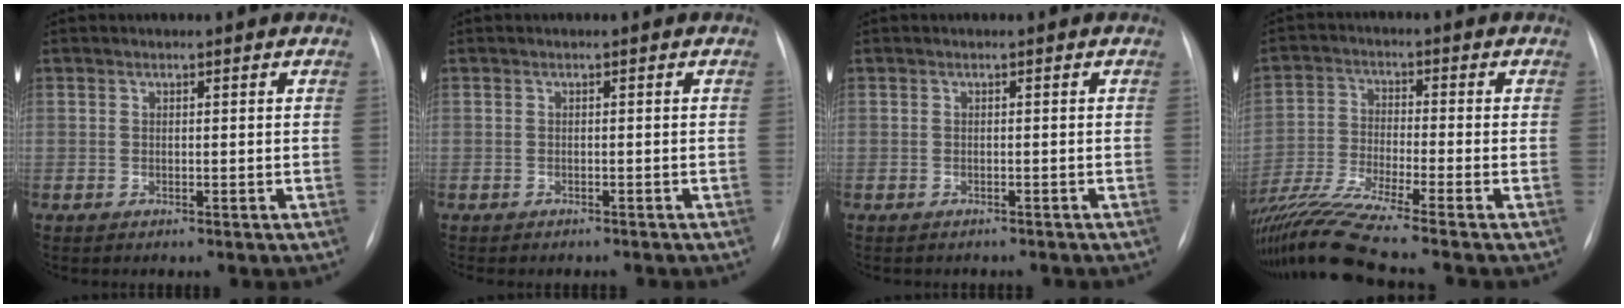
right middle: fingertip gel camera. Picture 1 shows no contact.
{"total": 3.6, "force": [-3.2, 1.1, 1.3], "torque": [-0.018, -0.006, -0.032]}
{"total": 3.2, "force": [-2.8, 1.2, 0.8], "torque": [-0.014, -0.005, -0.030]}
{"total": 12.0, "force": [-10.1, -2.3, 6.0], "torque": [-0.115, -0.030, -0.178]}